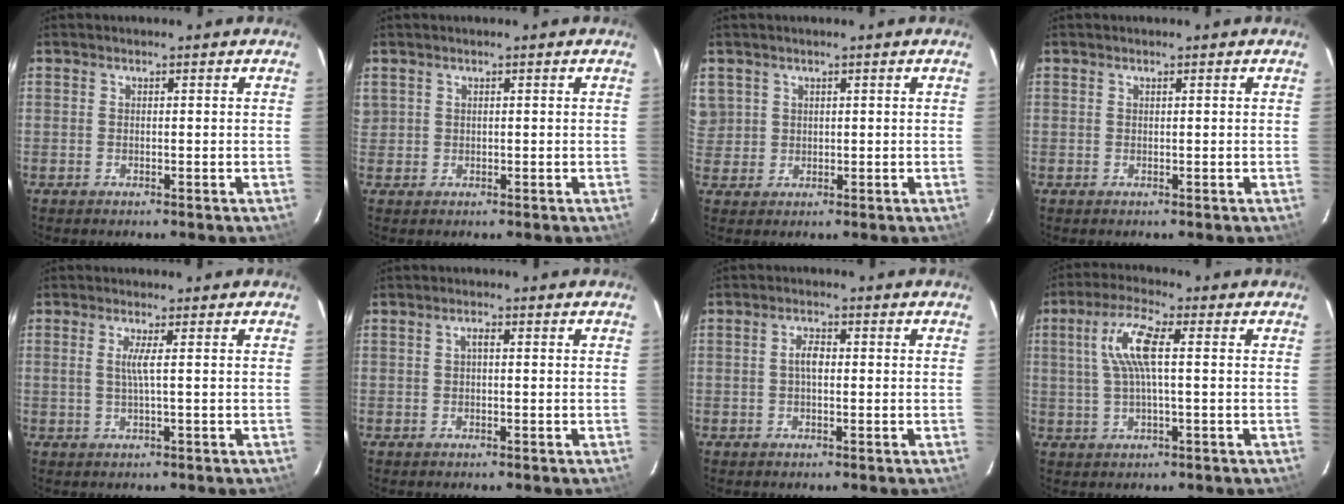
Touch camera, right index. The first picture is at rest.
{"total": 1.3, "force": [0.6, 1.2, 0.2], "torque": [0.004, 0.007, 0.009]}
{"total": 4.7, "force": [1.7, 4.3, 0.7], "torque": [-0.006, 0.011, 0.039]}
{"total": 0.0}
{"total": 2.1, "force": [0.3, -0.6, 2.0], "torque": [-0.038, 0.000, 0.006]}
{"total": 1.1, "force": [0.0, 0.4, 1.0], "torque": [-0.019, 0.007, -0.002]}
{"total": 2.4, "force": [-0.1, 1.1, 2.1], "torque": [-0.041, 0.008, -0.001]}
{"total": 8.0, "force": [1.3, 1.5, 7.7], "torque": [-0.150, 0.012, 0.026]}